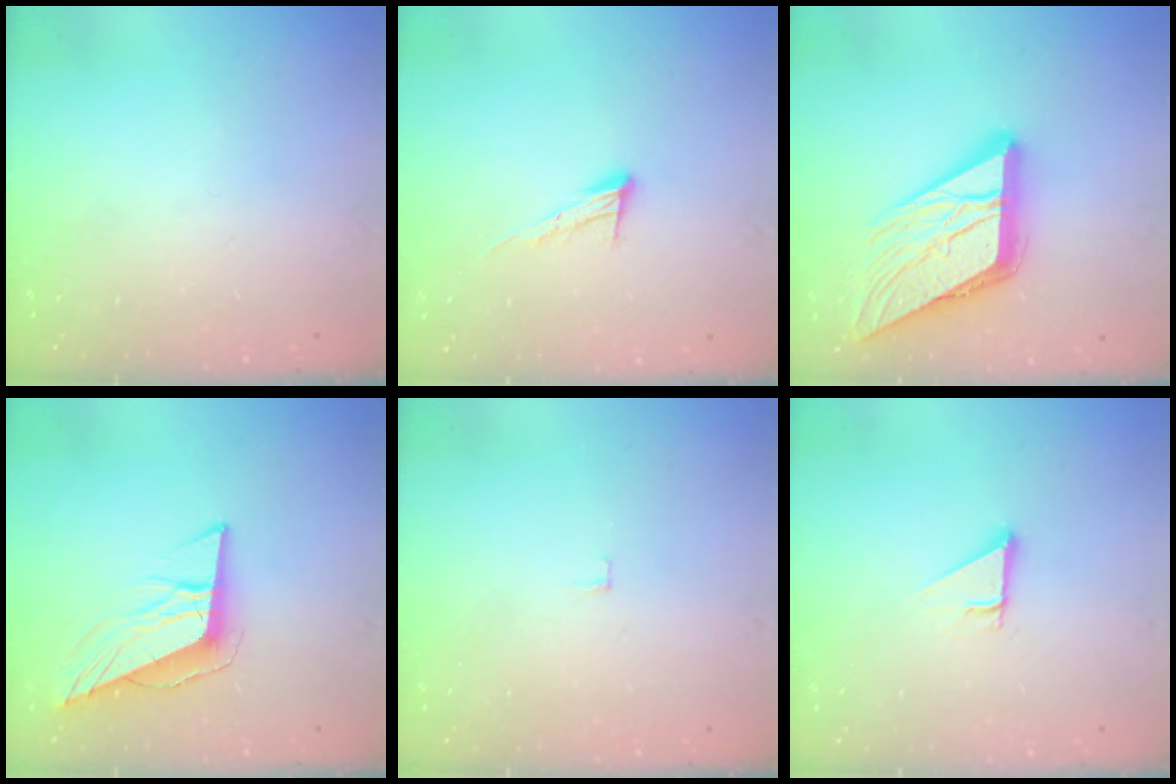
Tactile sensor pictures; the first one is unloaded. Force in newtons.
{"total": 8.8, "press": 8.7, "slide": 0.2}
{"total": 18.6, "press": 18.5, "slide": 2.0}
{"total": 9.3, "press": 9.2, "slide": 1.6}
{"total": 2.4, "press": 2.4, "slide": 0.2}
{"total": 2.5, "press": 2.5, "slide": 0.2}